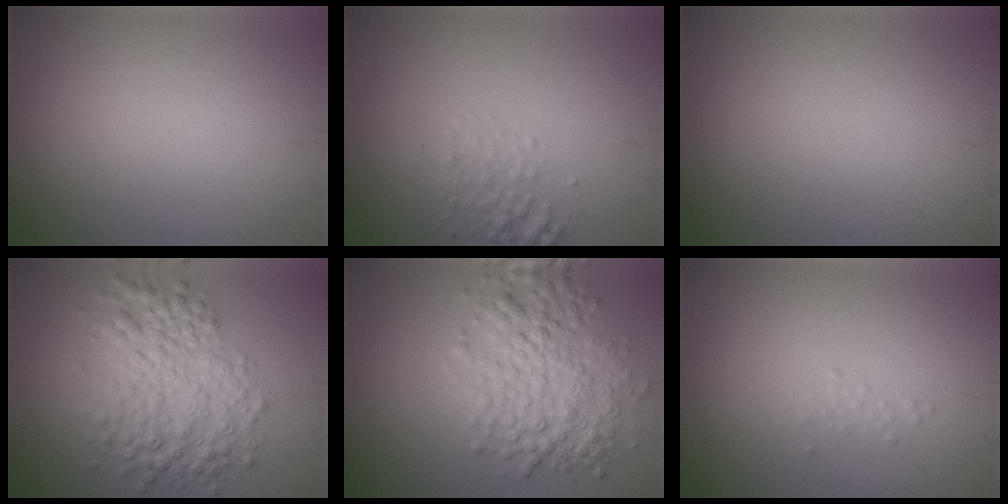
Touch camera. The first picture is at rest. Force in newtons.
{"total": 1.7, "press": 1.7, "slide": 0.1}
{"total": 0.0}
{"total": 5.9, "press": 5.9, "slide": 0.0}
{"total": 5.5, "press": 5.5, "slide": 0.1}
{"total": 0.5, "press": 0.5, "slide": 0.0}